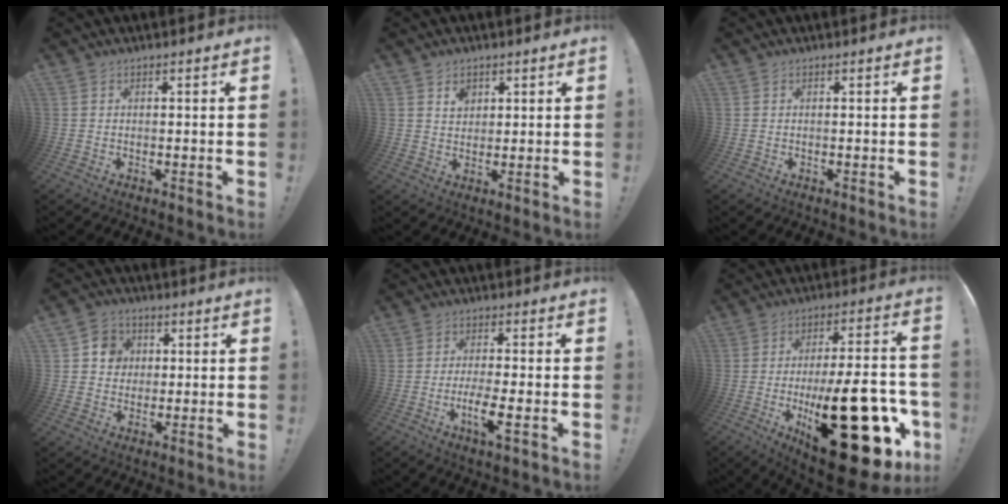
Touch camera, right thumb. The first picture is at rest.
{"total": 3.6, "force": [2.0, 2.8, 1.3], "torque": [-0.005, -0.008, 0.032]}
{"total": 0.0}
{"total": 7.5, "force": [1.3, 7.1, 2.3], "torque": [-0.030, 0.001, 0.028]}
{"total": 7.4, "force": [-2.6, 0.9, 6.9], "torque": [-0.128, -0.007, -0.045]}
{"total": 34.1, "force": [-10.2, 12.9, 29.8], "torque": [-0.413, 0.040, -0.129]}